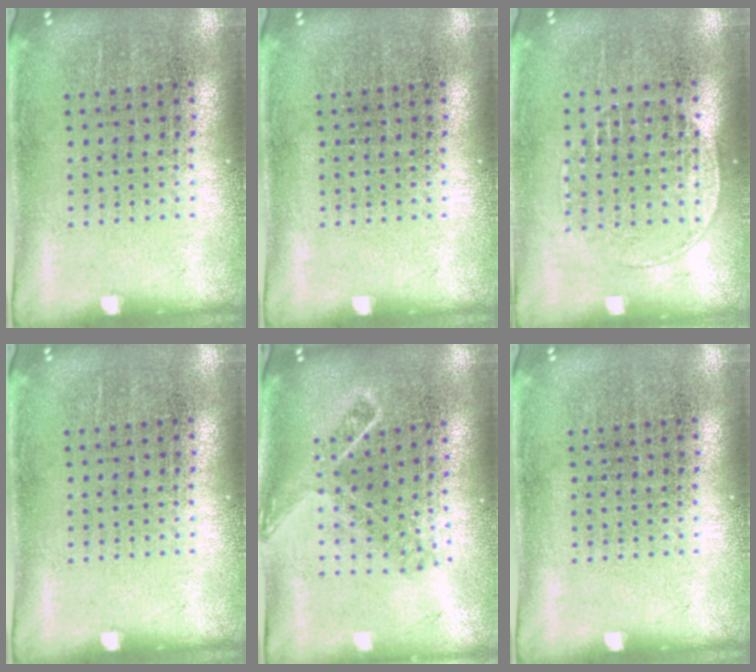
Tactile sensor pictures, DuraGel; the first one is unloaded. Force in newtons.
{"total": 0.0}
{"total": 1.2, "press": 1.0, "slide": 0.5}
{"total": 0.0}
{"total": 1.7, "press": 1.2, "slide": 1.2}
{"total": 0.0}